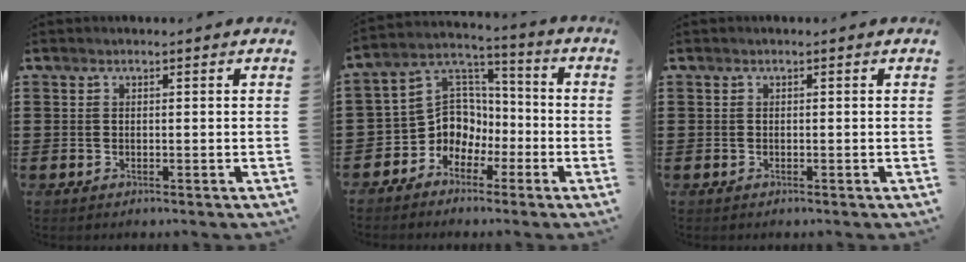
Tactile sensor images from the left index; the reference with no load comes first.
{"total": 7.8, "force": [-3.1, 6.9, 1.9], "torque": [-0.069, -0.001, -0.061]}
{"total": 0.0}